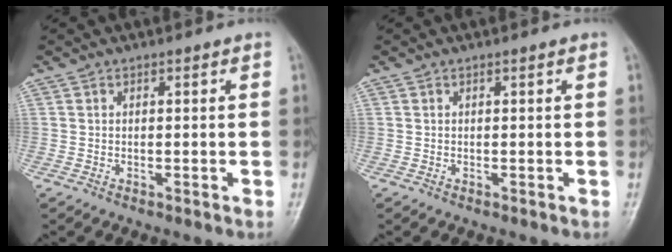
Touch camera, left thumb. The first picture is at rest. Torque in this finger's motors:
{"motor_torque": [0.00, 0.00, -0.02, -0.03, 0.00]}